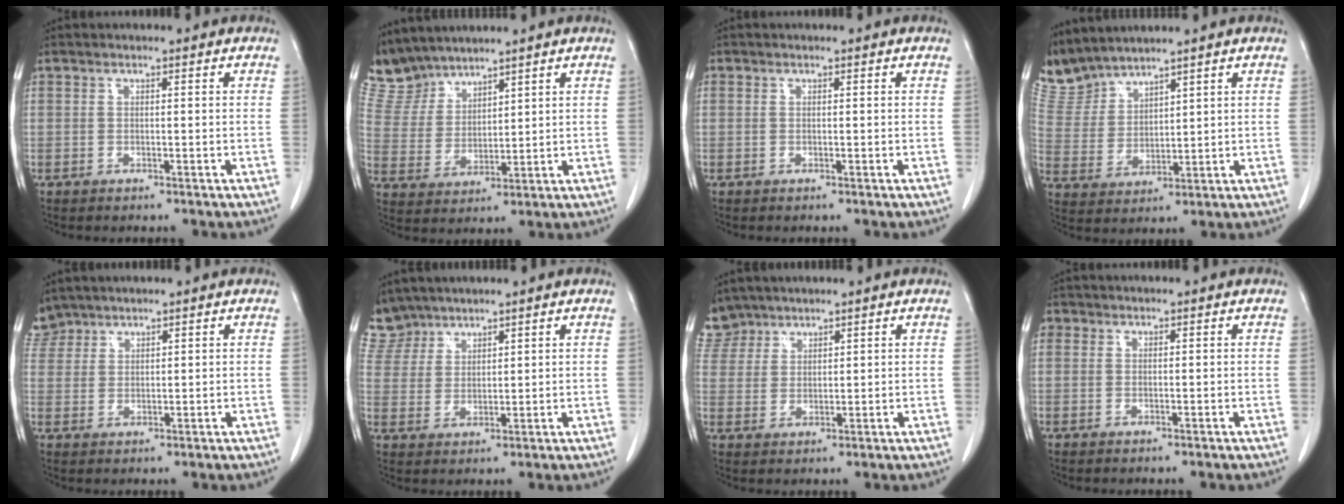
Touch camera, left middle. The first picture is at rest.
{"total": 6.6, "force": [6.4, 1.4, 0.0], "torque": [-0.018, 0.011, 0.148]}
{"total": 0.0}
{"total": 6.6, "force": [6.6, 0.4, 0.1], "torque": [-0.029, 0.014, 0.153]}
{"total": 3.7, "force": [3.3, 1.6, -0.4], "torque": [0.008, 0.008, 0.069]}
{"total": 7.2, "force": [6.5, 3.2, -0.1], "torque": [-0.003, 0.005, 0.138]}
{"total": 6.0, "force": [5.2, 3.1, -0.2], "torque": [0.004, 0.006, 0.108]}
{"total": 1.5, "force": [0.6, 1.3, 0.3], "torque": [0.001, 0.006, 0.007]}